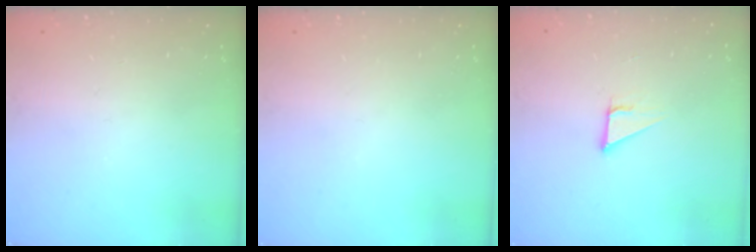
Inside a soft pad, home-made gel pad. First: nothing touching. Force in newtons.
{"total": 0.0}
{"total": 2.8, "press": 2.8, "slide": 0.2}